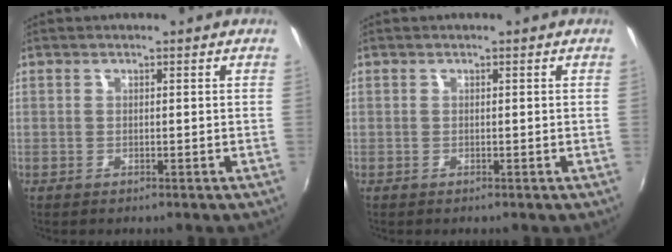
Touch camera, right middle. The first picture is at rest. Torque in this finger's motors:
{"motor_torque": [0.67, -0.57, -0.10, -0.13]}